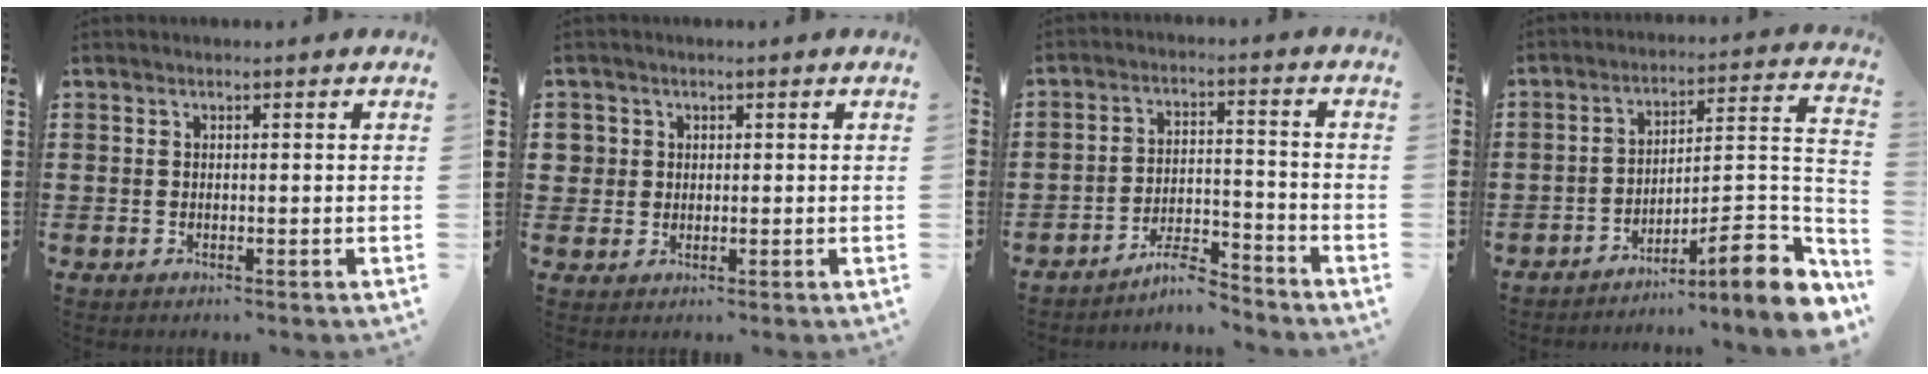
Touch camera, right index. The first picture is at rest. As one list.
[{"total": 2.2, "force": [0.6, 2.1, 0.3], "torque": [-0.017, 0.012, 0.009]}, {"total": 6.2, "force": [-5.7, 1.0, 2.1], "torque": [-0.040, 0.007, -0.109]}, {"total": 9.1, "force": [-6.0, 1.4, 6.7], "torque": [-0.088, -0.008, -0.117]}]